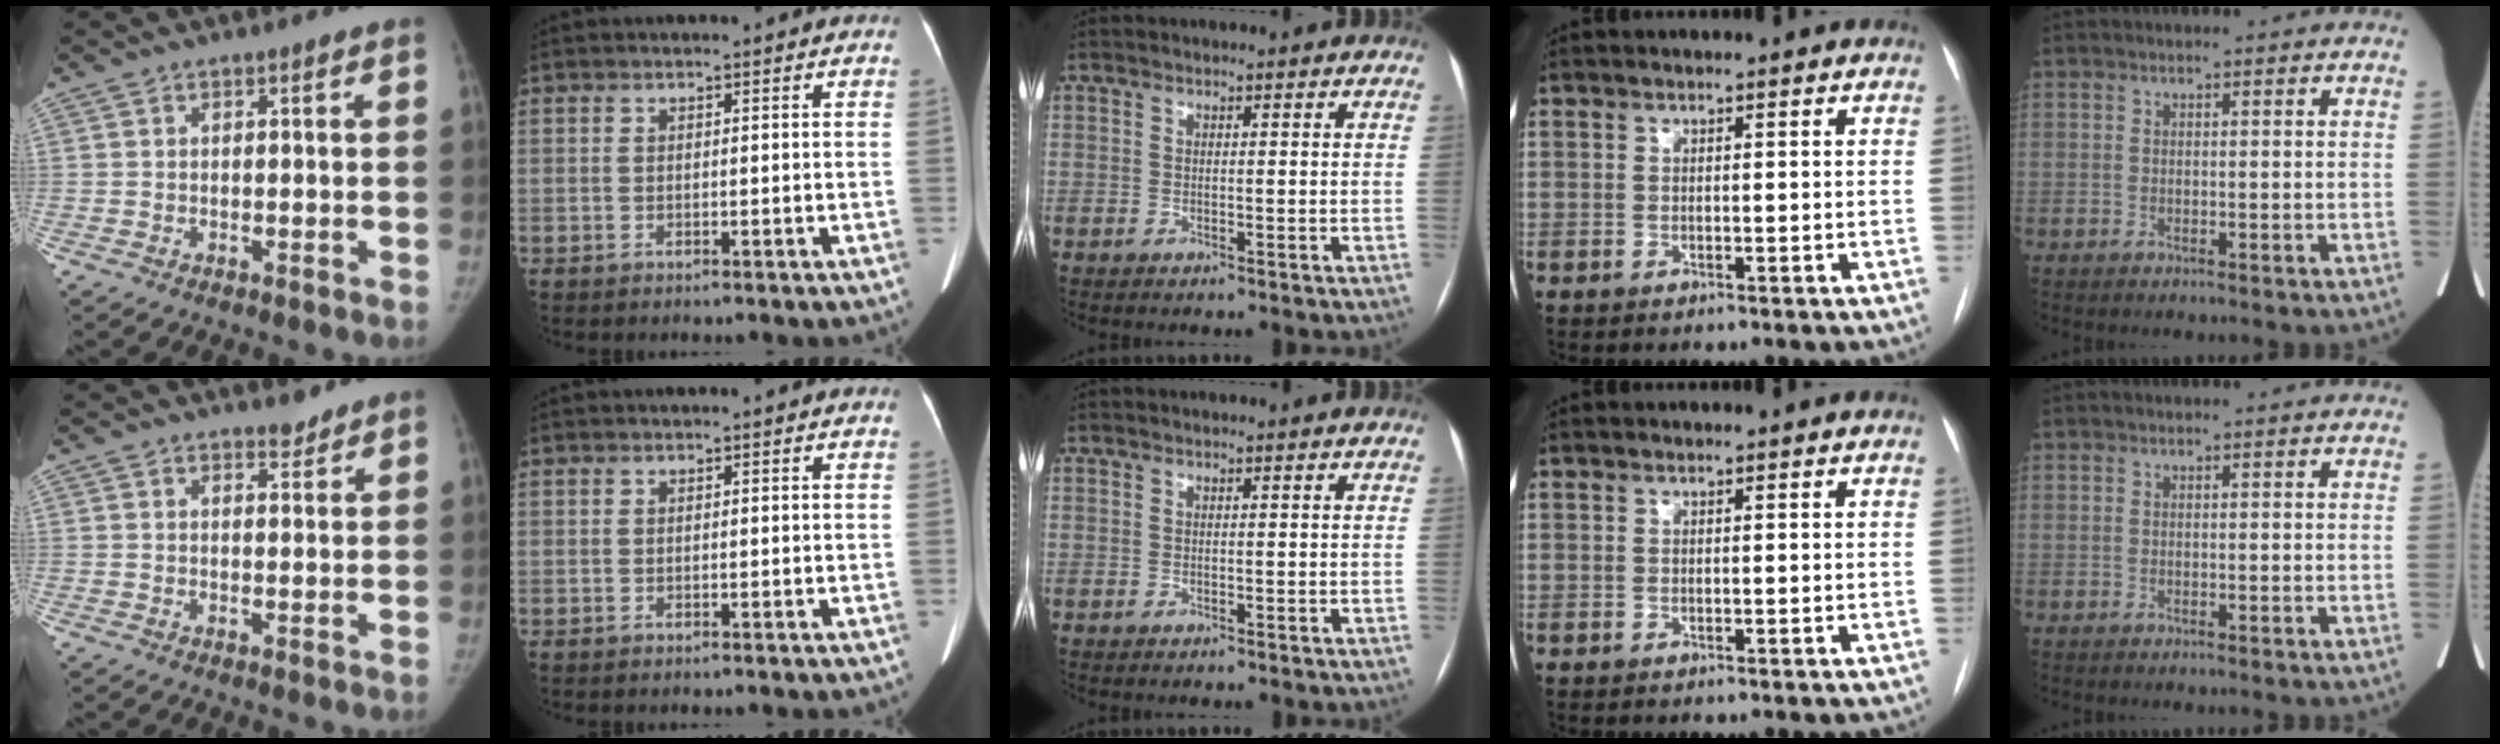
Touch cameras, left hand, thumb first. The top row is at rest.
{"thumb": {"total": 1.9, "force": [1.7, 0.7, 0.3], "torque": [0.008, -0.014, 0.022]}}